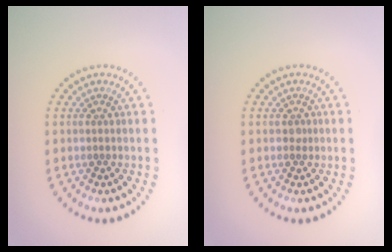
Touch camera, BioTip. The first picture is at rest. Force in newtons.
{"total": 0.6, "press": 0.5, "slide": 0.3}